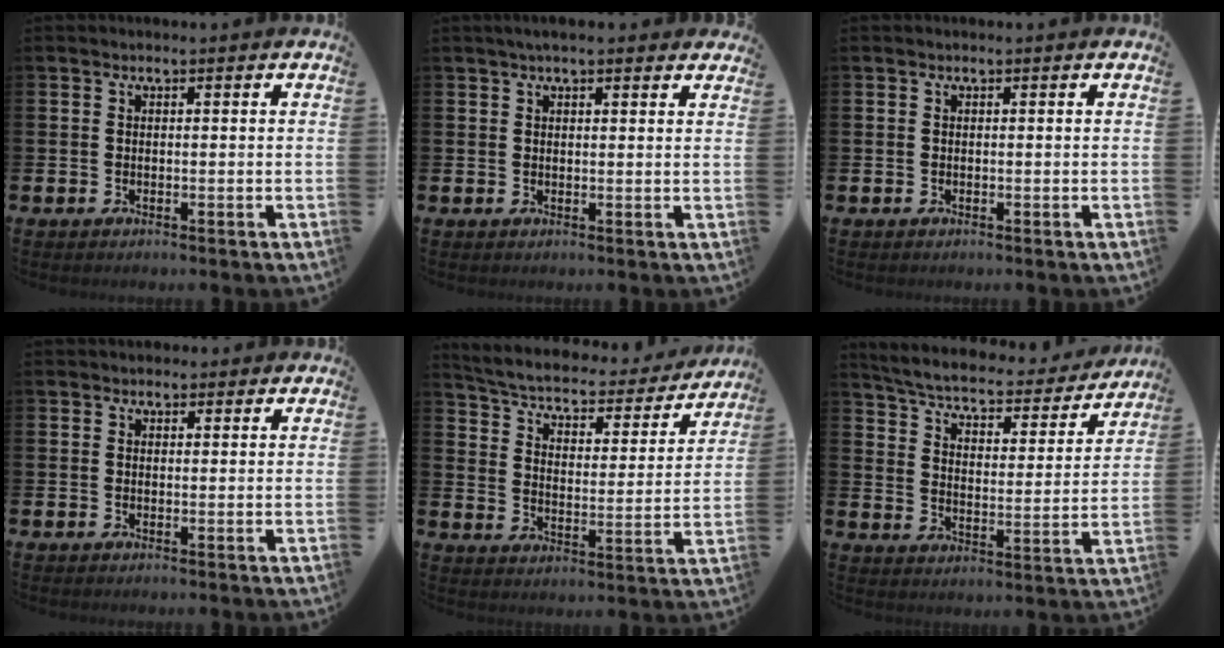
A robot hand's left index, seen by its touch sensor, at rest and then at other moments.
{"total": 2.5, "force": [2.2, 0.5, 1.2], "torque": [-0.023, 0.000, 0.039]}
{"total": 0.0}
{"total": 1.3, "force": [1.0, 0.9, 0.0], "torque": [0.009, 0.005, 0.017]}
{"total": 5.0, "force": [4.5, 1.5, 1.8], "torque": [-0.063, -0.038, 0.067]}
{"total": 5.4, "force": [5.0, 0.9, 1.8], "torque": [-0.065, -0.041, 0.078]}